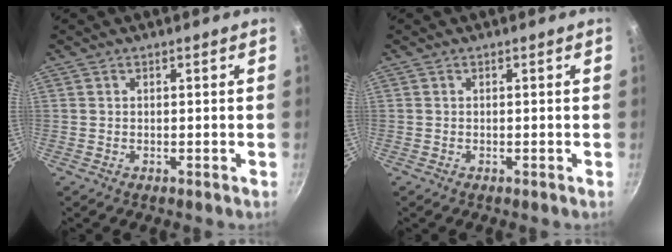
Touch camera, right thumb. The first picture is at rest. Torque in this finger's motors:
{"motor_torque": [-0.25, 0.52, 0.19, 0.39, 0.00]}